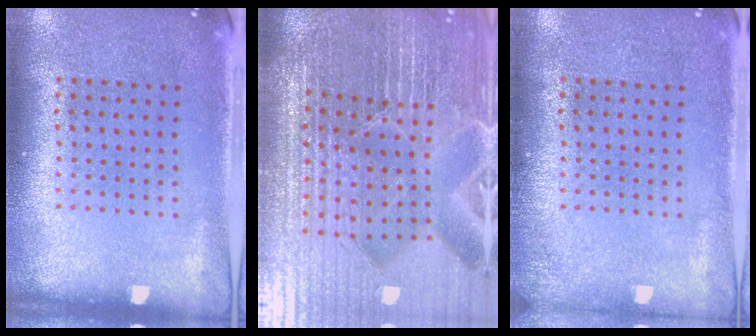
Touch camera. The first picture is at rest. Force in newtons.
{"total": 7.2, "press": 6.3, "slide": 3.5}
{"total": 1.0, "press": 1.0, "slide": 0.3}